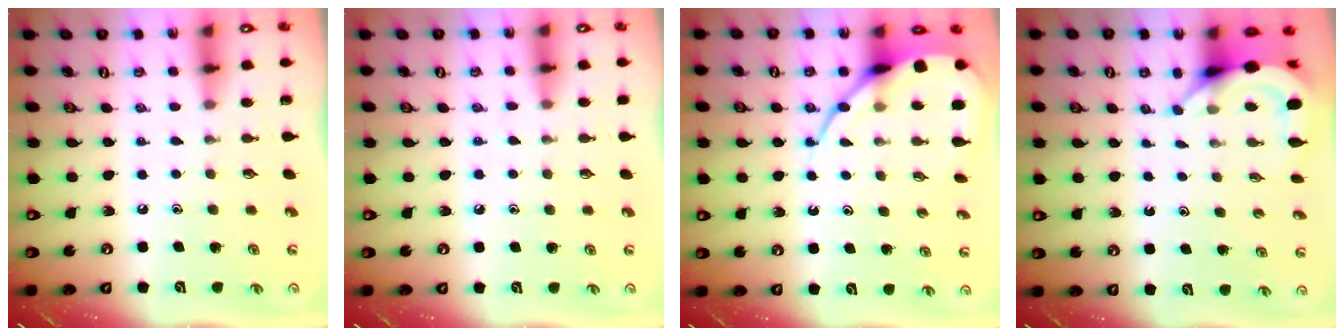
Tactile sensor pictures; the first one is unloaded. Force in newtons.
{"total": 5.6, "press": 5.6, "slide": 0.9}
{"total": 10.4, "press": 10.3, "slide": 1.1}
{"total": 6.5, "press": 6.5, "slide": 0.6}